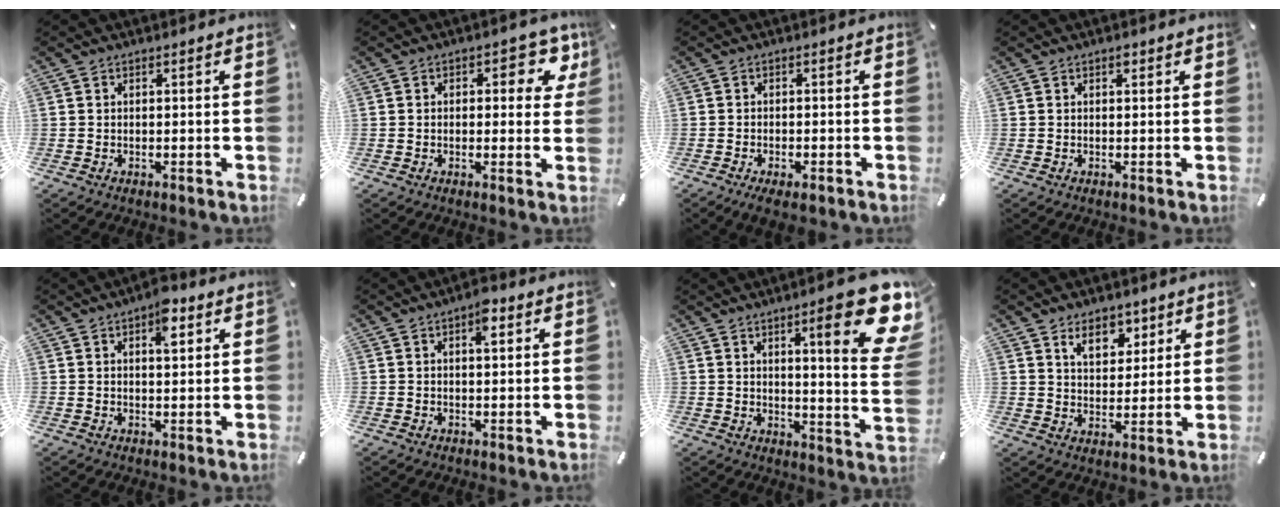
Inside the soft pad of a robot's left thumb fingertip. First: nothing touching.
{"total": 6.5, "force": [2.5, 3.7, 4.8], "torque": [-0.054, -0.007, 0.034]}
{"total": 2.5, "force": [-1.7, 0.8, 1.7], "torque": [-0.033, 0.006, -0.034]}
{"total": 1.0, "force": [0.6, 0.5, 0.6], "torque": [-0.004, -0.002, 0.008]}
{"total": 5.9, "force": [2.9, 2.6, 4.3], "torque": [-0.054, -0.010, 0.043]}
{"total": 4.0, "force": [1.8, 1.7, 3.2], "torque": [-0.046, -0.002, 0.024]}
{"total": 19.4, "force": [9.4, 3.8, 16.5], "torque": [-0.233, -0.059, 0.136]}
{"total": 8.1, "force": [5.2, 5.1, 3.5], "torque": [-0.040, -0.019, 0.088]}